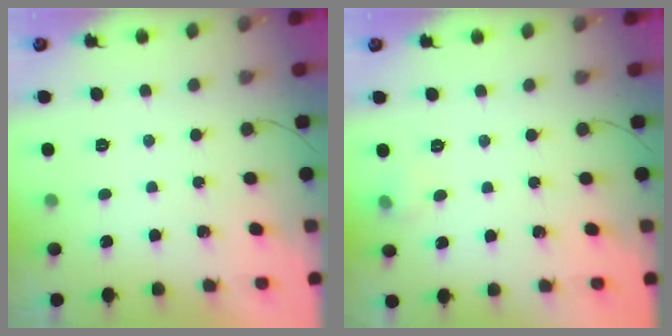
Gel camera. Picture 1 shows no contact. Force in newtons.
{"total": 3.8, "press": 3.5, "slide": 1.5}